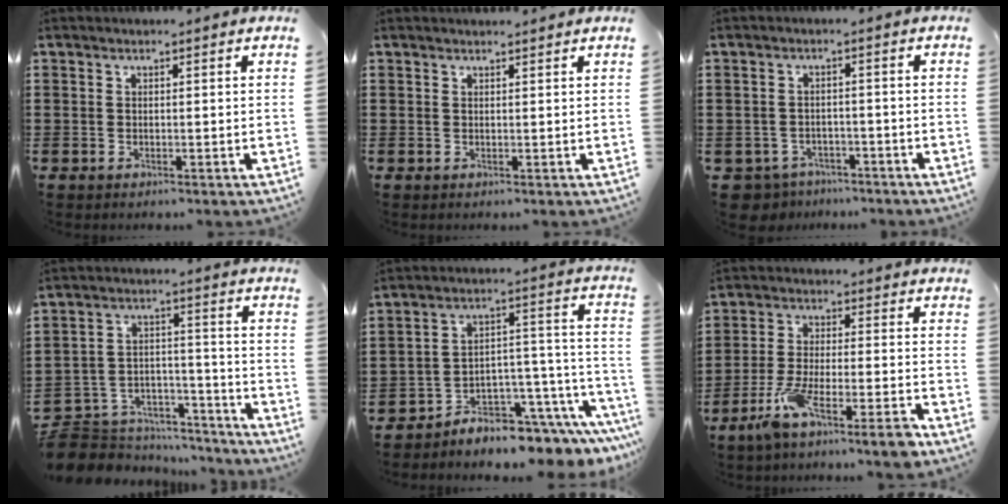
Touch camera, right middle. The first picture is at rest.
{"total": 0.7, "force": [0.7, 0.0, 0.0], "torque": [-0.001, -0.002, 0.014]}
{"total": 3.0, "force": [-2.8, 0.9, -0.2], "torque": [-0.015, -0.002, -0.066]}
{"total": 5.6, "force": [-5.0, 2.6, -0.3], "torque": [-0.012, 0.006, -0.104]}
{"total": 5.5, "force": [-4.8, 2.2, 1.3], "torque": [-0.028, -0.008, -0.090]}
{"total": 8.3, "force": [-6.1, 0.7, 5.6], "torque": [-0.104, -0.002, -0.114]}